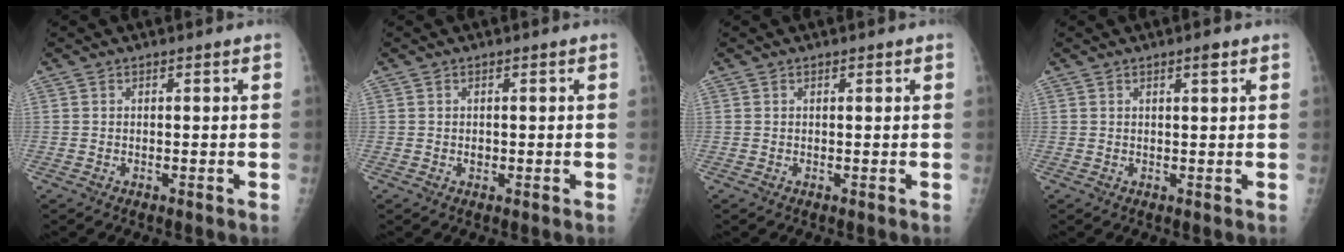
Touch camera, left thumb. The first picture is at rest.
{"total": 0.9, "force": [0.0, 0.8, 0.5], "torque": [-0.003, 0.001, 0.001]}
{"total": 0.7, "force": [0.4, 0.3, 0.5], "torque": [-0.006, 0.000, 0.006]}
{"total": 1.9, "force": [1.2, 0.5, 1.5], "torque": [-0.019, -0.005, 0.017]}